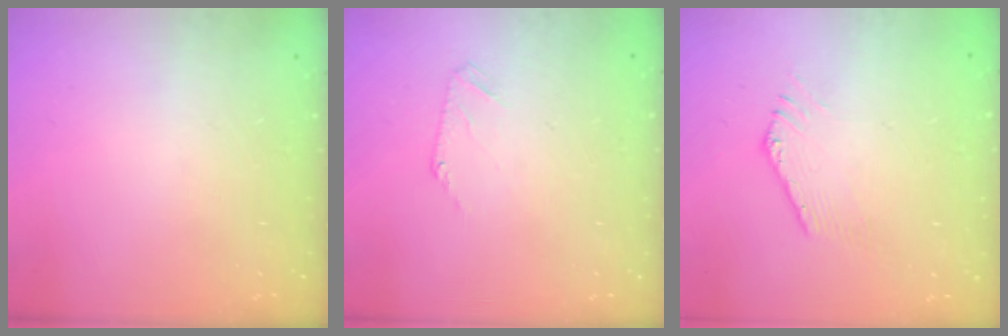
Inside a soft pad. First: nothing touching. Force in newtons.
{"total": 2.3, "press": 2.2, "slide": 0.5}
{"total": 1.5, "press": 1.5, "slide": 0.4}